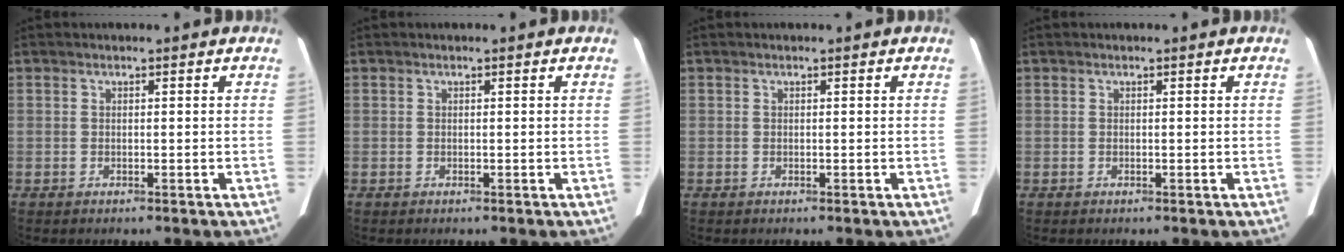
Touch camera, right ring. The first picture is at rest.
{"total": 0.0}
{"total": 0.0}
{"total": 0.0}